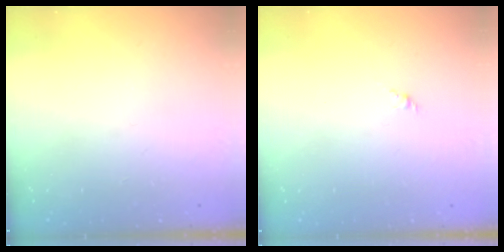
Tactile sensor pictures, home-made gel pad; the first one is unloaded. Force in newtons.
{"total": 1.6, "press": 1.5, "slide": 0.6}